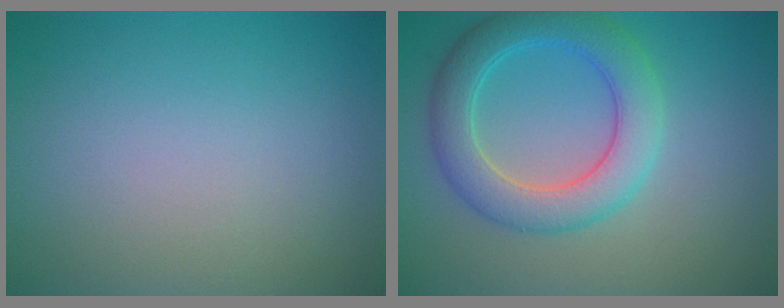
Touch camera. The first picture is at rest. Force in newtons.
{"total": 5.5, "press": 5.5, "slide": 0.4}